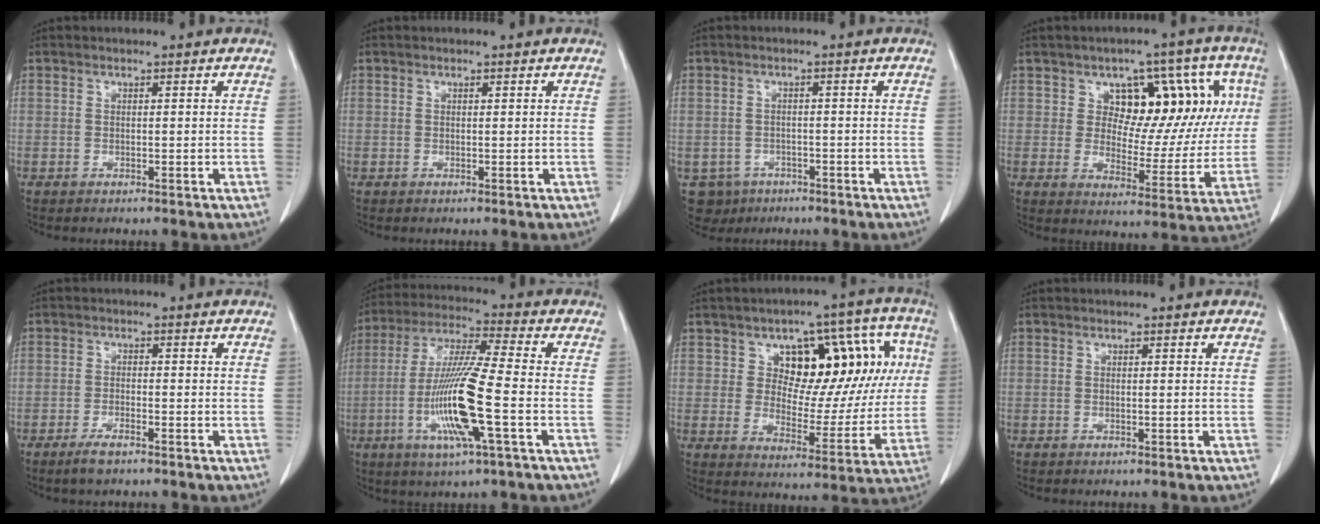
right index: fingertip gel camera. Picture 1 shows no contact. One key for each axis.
{"total": 0.0}
{"total": 4.9, "fx": -2.8, "fy": 4.0, "fz": 0.3, "tx": -0.003, "ty": 0.006, "tz": -0.039}
{"total": 14.4, "fx": 4.9, "fy": 7.8, "fz": 11.1, "tx": -0.120, "ty": 0.034, "tz": 0.074}
{"total": 3.1, "fx": -2.3, "fy": 0.6, "fz": 2.0, "tx": -0.044, "ty": -0.003, "tz": -0.042}
{"total": 14.4, "fx": -3.9, "fy": 0.2, "fz": 13.8, "tx": -0.284, "ty": -0.014, "tz": -0.079}
{"total": 16.8, "fx": 4.9, "fy": 8.6, "fz": 13.6, "tx": -0.158, "ty": 0.042, "tz": 0.075}
{"total": 0.0}